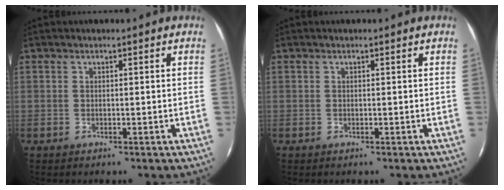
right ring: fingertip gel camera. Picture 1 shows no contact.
{"total": 0.0}